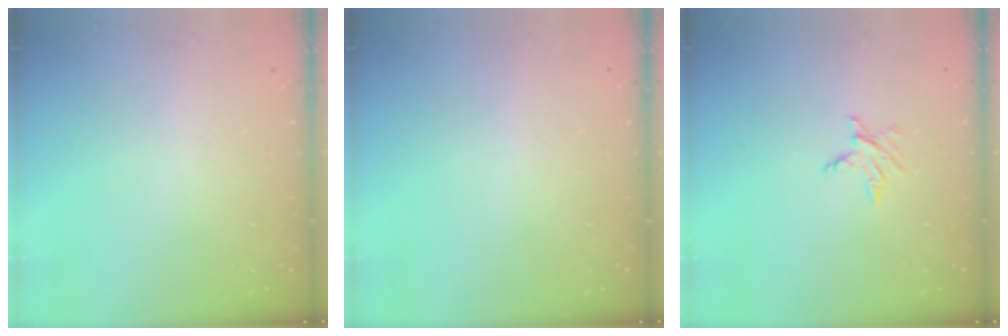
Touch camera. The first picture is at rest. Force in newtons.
{"total": 0.0}
{"total": 3.4, "press": 3.4, "slide": 0.5}